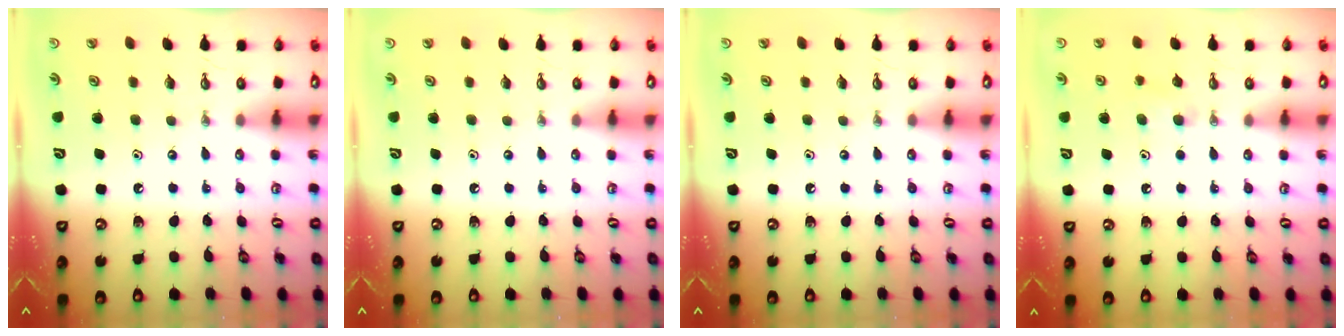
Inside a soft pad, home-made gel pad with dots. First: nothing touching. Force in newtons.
{"total": 1.0, "press": 0.0, "slide": 1.0}
{"total": 0.0}
{"total": 8.1, "press": 3.9, "slide": 7.0}